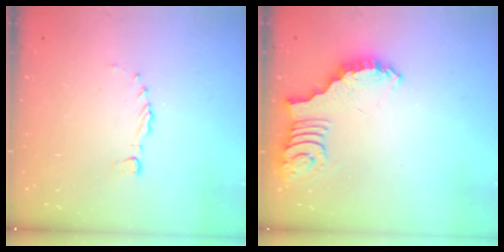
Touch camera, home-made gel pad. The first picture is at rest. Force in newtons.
{"total": 2.6, "press": 2.5, "slide": 0.5}